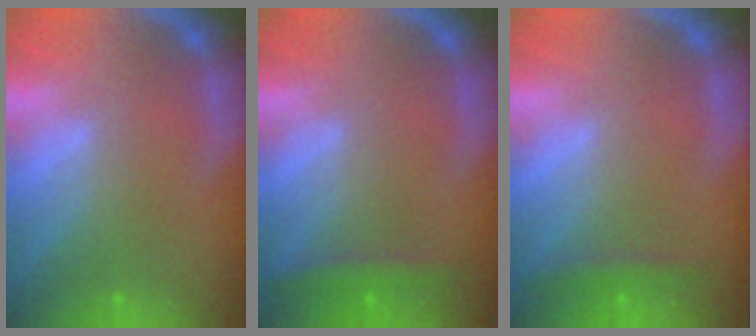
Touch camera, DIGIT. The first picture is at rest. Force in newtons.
{"total": 2.4}
{"total": 1.9}